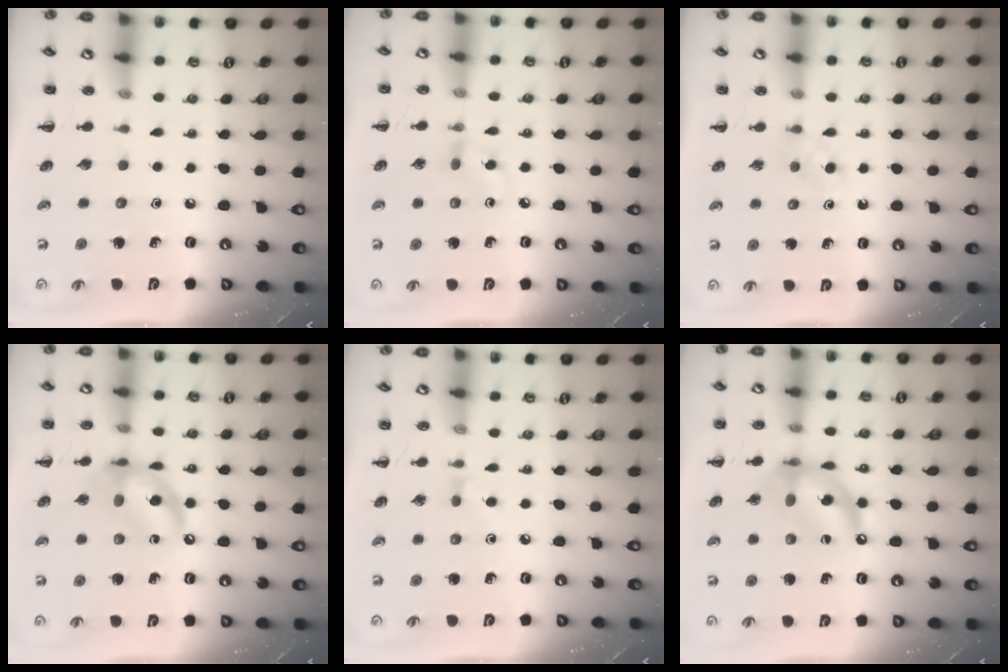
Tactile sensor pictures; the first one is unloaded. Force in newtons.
{"total": 5.1, "press": 4.8, "slide": 1.8}
{"total": 2.7, "press": 2.5, "slide": 1.0}
{"total": 13.5, "press": 13.2, "slide": 2.9}
{"total": 3.6, "press": 3.3, "slide": 1.5}
{"total": 12.9, "press": 12.5, "slide": 3.3}